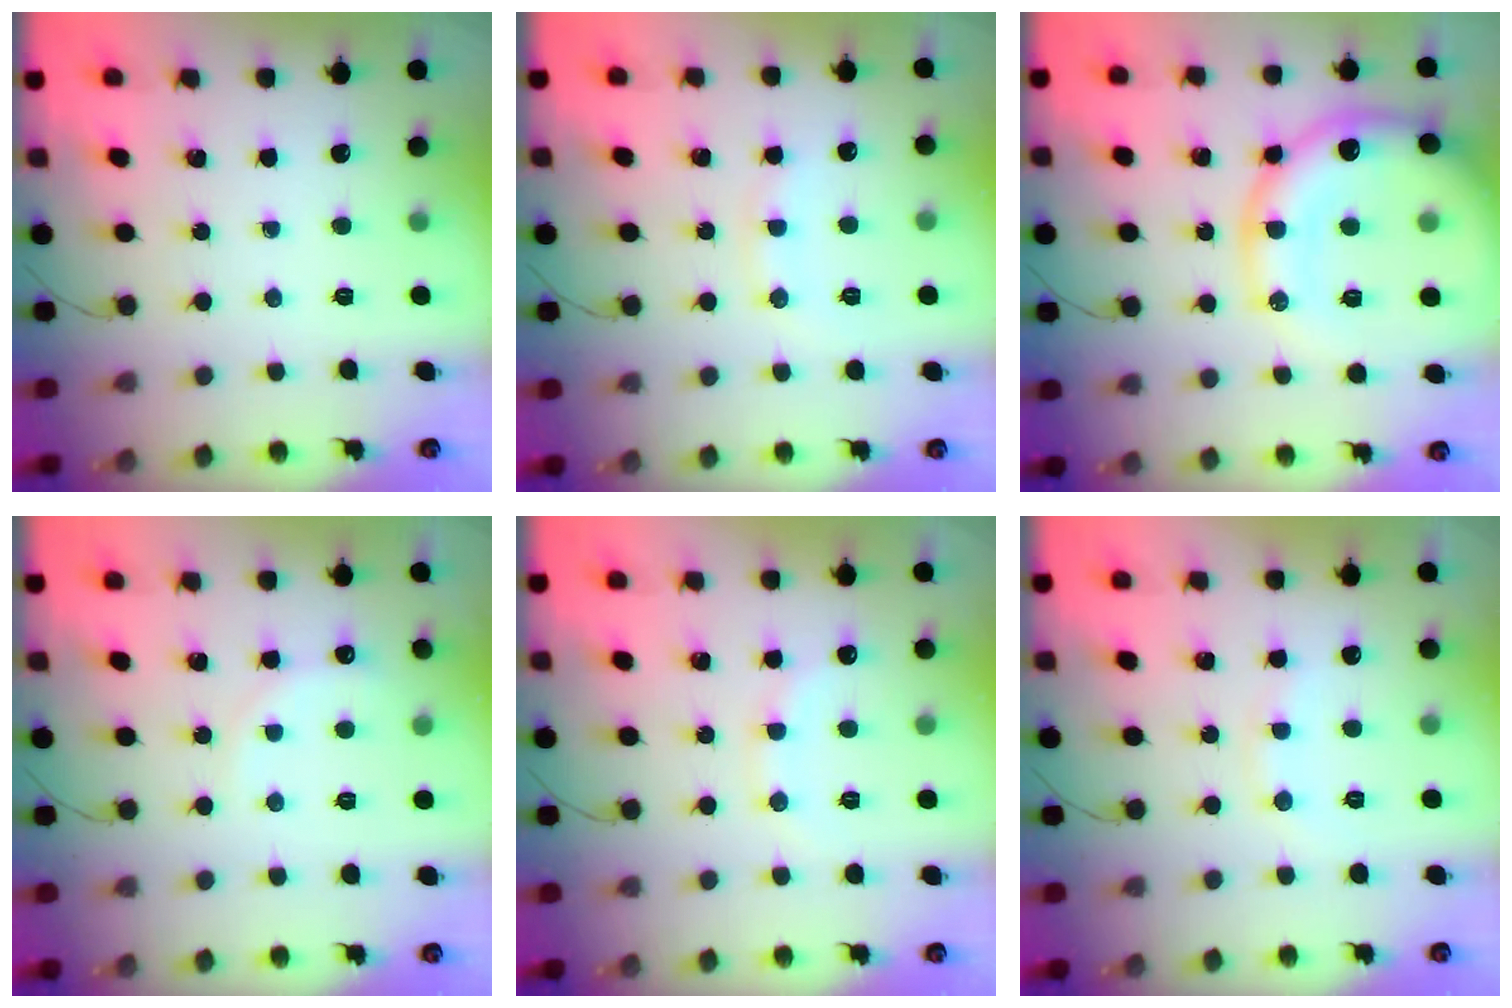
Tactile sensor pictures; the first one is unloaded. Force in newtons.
{"total": 7.3, "press": 7.2, "slide": 1.1}
{"total": 20.3, "press": 20.0, "slide": 3.6}
{"total": 6.7, "press": 6.6, "slide": 1.4}
{"total": 7.1, "press": 6.8, "slide": 1.8}
{"total": 6.8, "press": 6.7, "slide": 1.6}